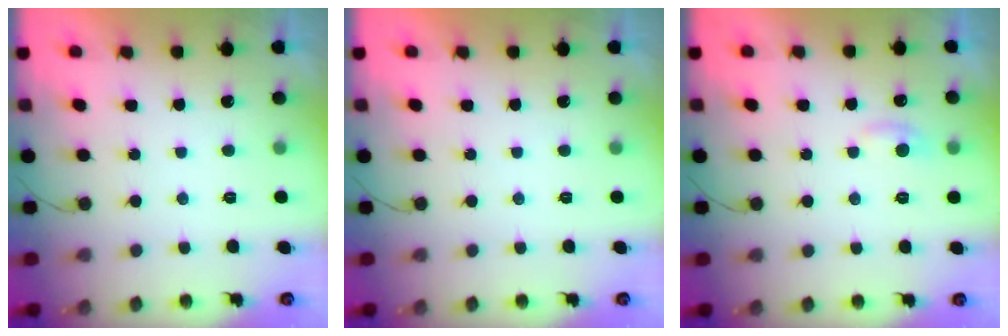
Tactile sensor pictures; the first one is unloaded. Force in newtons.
{"total": 0.0}
{"total": 6.0, "press": 6.0, "slide": 0.6}